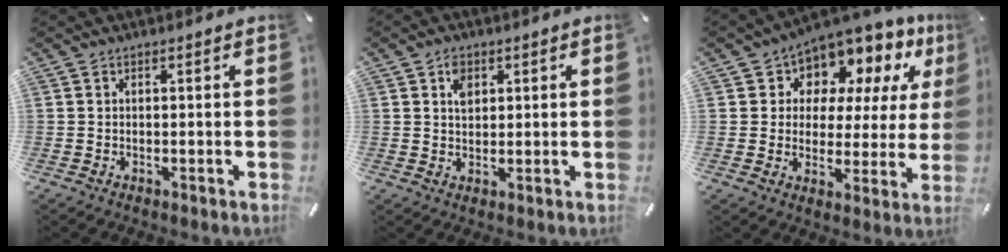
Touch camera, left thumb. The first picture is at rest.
{"total": 3.5, "force": [1.3, 2.7, 1.8], "torque": [-0.024, 0.000, 0.020]}
{"total": 9.3, "force": [6.7, 6.0, 2.4], "torque": [-0.053, -0.065, 0.119]}